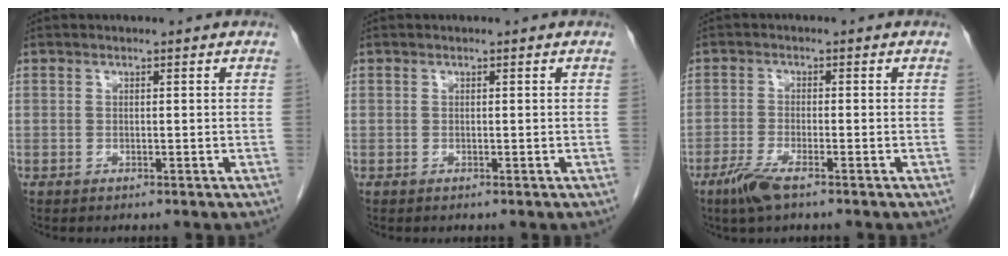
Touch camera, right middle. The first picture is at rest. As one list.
[{"total": 0.0}, {"total": 4.2, "force": [-2.8, 0.6, 3.1], "torque": [-0.070, -0.009, -0.056]}]